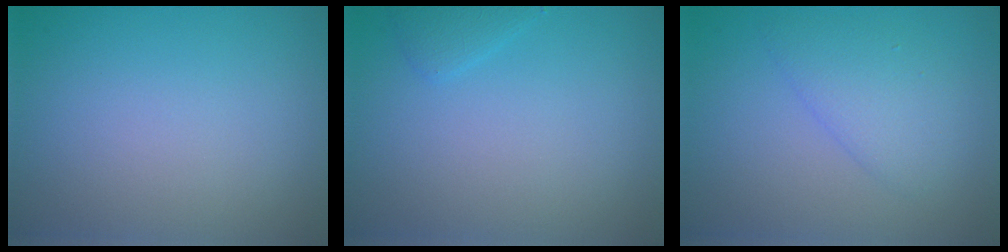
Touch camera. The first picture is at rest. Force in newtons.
{"total": 1.1, "press": 1.1, "slide": 0.1}
{"total": 2.5, "press": 2.5, "slide": 0.3}